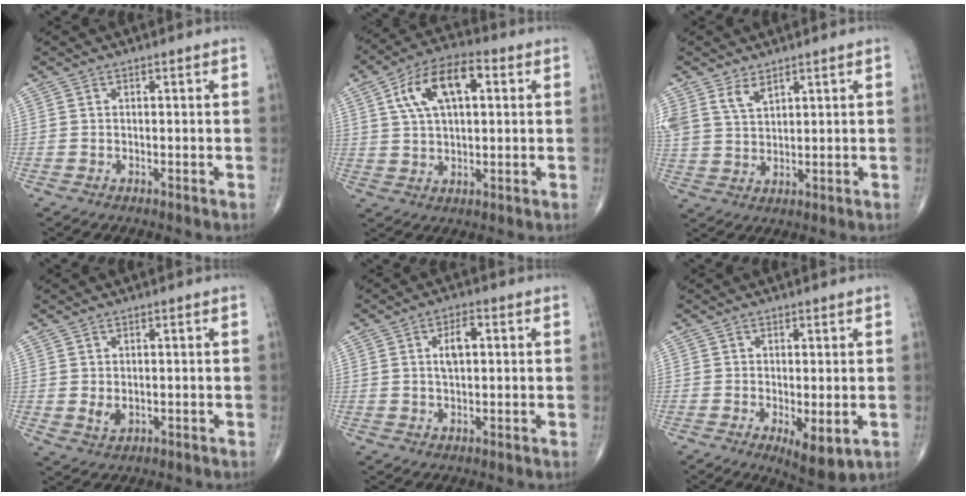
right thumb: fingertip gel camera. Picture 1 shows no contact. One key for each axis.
{"total": 12.9, "fx": 3.9, "fy": 6.4, "fz": 10.5, "tx": -0.182, "ty": 0.016, "tz": 0.063}
{"total": 6.0, "fx": 3.9, "fy": 3.2, "fz": 3.3, "tx": -0.062, "ty": -0.014, "tz": 0.088}
{"total": 2.3, "fx": 0.1, "fy": 1.6, "fz": 1.7, "tx": -0.025, "ty": -0.007, "tz": 0.009}
{"total": 4.4, "fx": 1.0, "fy": 2.1, "fz": 3.7, "tx": -0.062, "ty": 0.004, "tz": 0.016}
{"total": 6.1, "fx": -1.5, "fy": 2.3, "fz": 5.4, "tx": -0.079, "ty": -0.020, "tz": -0.014}